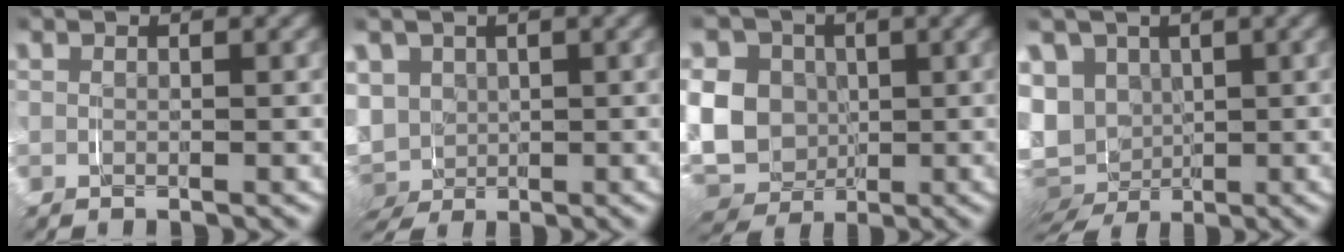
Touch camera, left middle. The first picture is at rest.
{"total": 8.6, "force": [-0.8, 8.0, 3.2], "torque": [-0.104, -0.043, 0.001]}
{"total": 12.3, "force": [-0.3, 11.0, 5.5], "torque": [-0.150, -0.033, -0.004]}
{"total": 11.6, "force": [-1.8, 10.6, 4.4], "torque": [-0.148, -0.053, -0.015]}